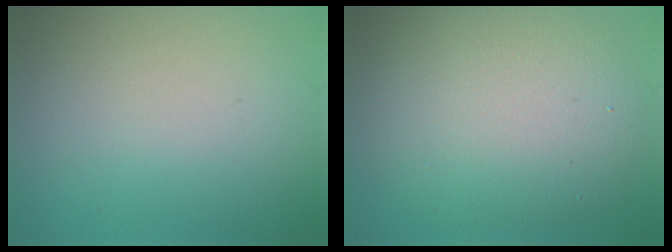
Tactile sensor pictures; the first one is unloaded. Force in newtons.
{"total": 8.8, "press": 8.8, "slide": 0.7}